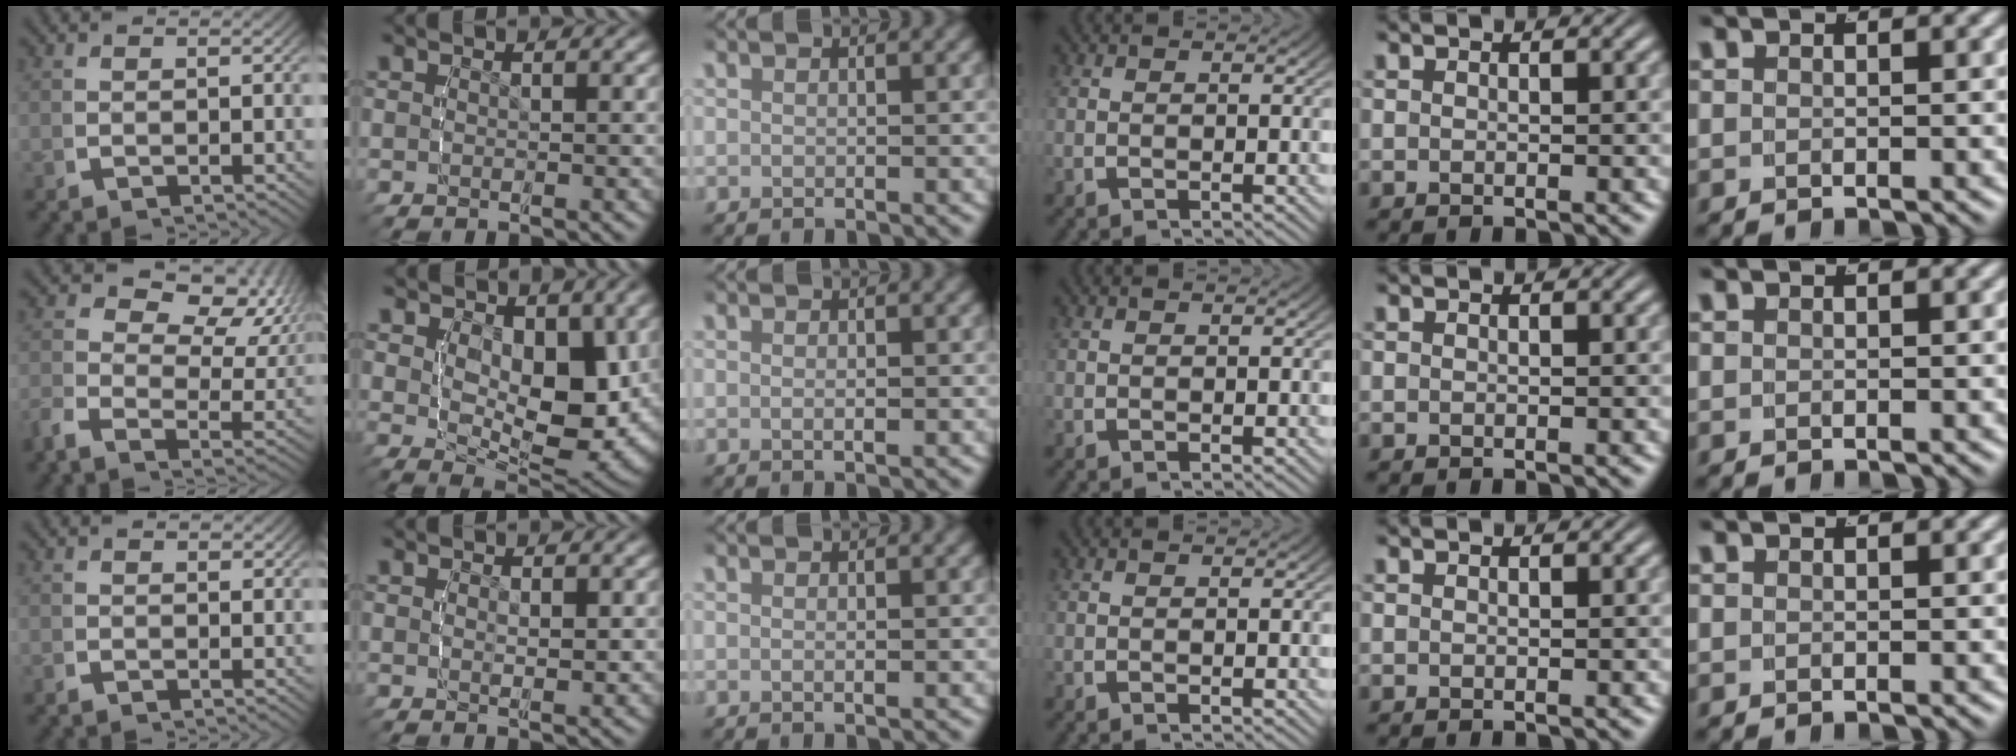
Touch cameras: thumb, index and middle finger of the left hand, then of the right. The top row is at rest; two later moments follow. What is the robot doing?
{"motion": "lift_and_place", "object": "lipstick"}